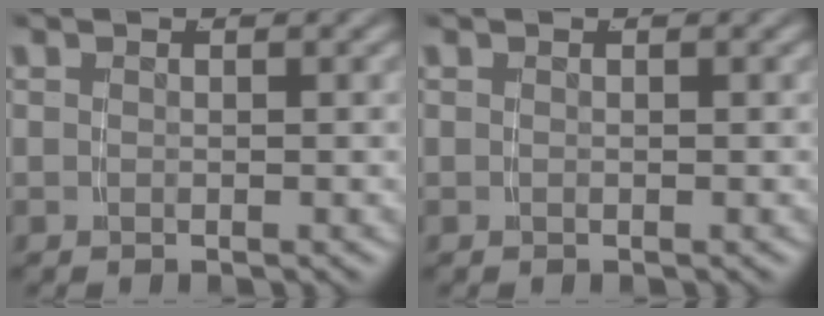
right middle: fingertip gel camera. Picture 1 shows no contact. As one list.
[{"total": 0.0}]